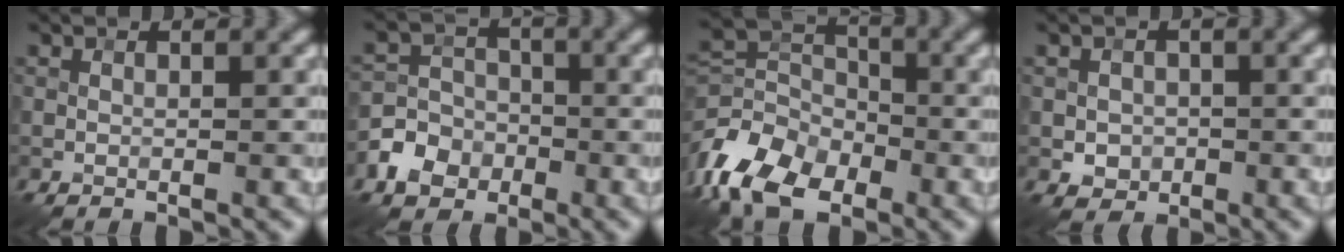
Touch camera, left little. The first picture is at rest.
{"total": 4.3, "force": [-2.2, 3.5, 1.3], "torque": [-0.014, 0.003, -0.055]}
{"total": 9.3, "force": [-4.9, 5.6, 5.5], "torque": [-0.120, -0.009, -0.112]}
{"total": 2.0, "force": [-0.4, 1.8, 0.8], "torque": [-0.010, -0.003, -0.011]}